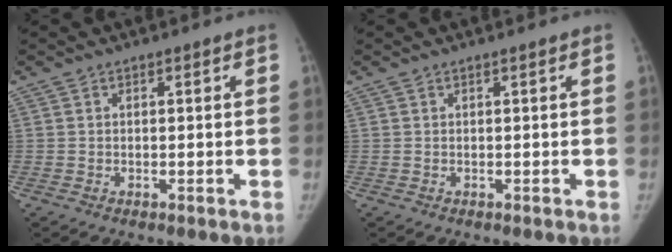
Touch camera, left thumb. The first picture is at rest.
{"total": 0.0}